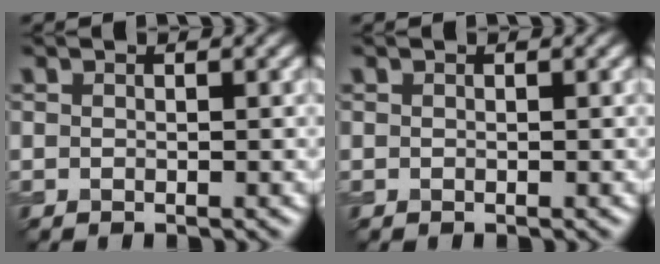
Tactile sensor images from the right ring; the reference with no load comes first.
{"total": 0.0}